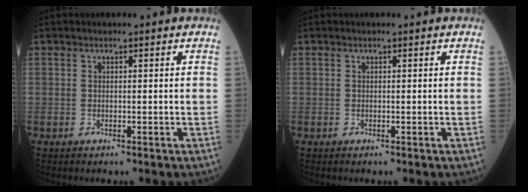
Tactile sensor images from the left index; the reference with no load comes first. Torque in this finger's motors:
{"motor_torque": [0.20, 0.10, 0.03, 0.00]}